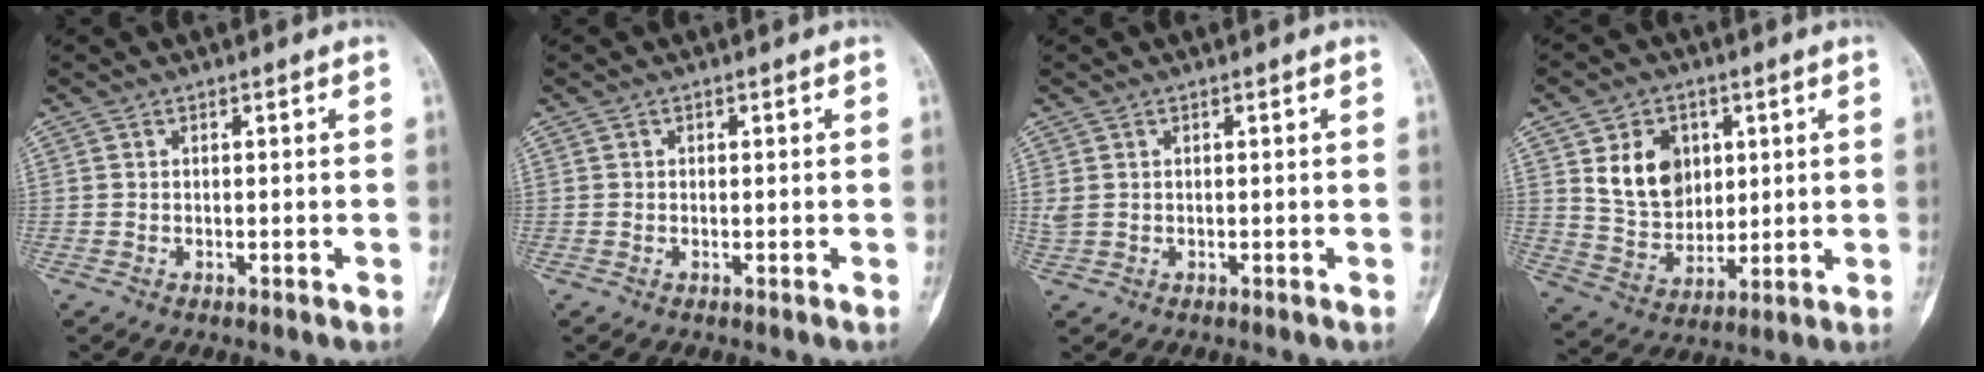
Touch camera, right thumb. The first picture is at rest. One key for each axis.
{"total": 0.0}
{"total": 1.2, "fx": 0.3, "fy": 0.9, "fz": 0.8, "tx": -0.026, "ty": 0.005, "tz": 0.012}
{"total": 11.7, "fx": 3.6, "fy": 8.9, "fz": 6.6, "tx": -0.076, "ty": -0.020, "tz": 0.076}